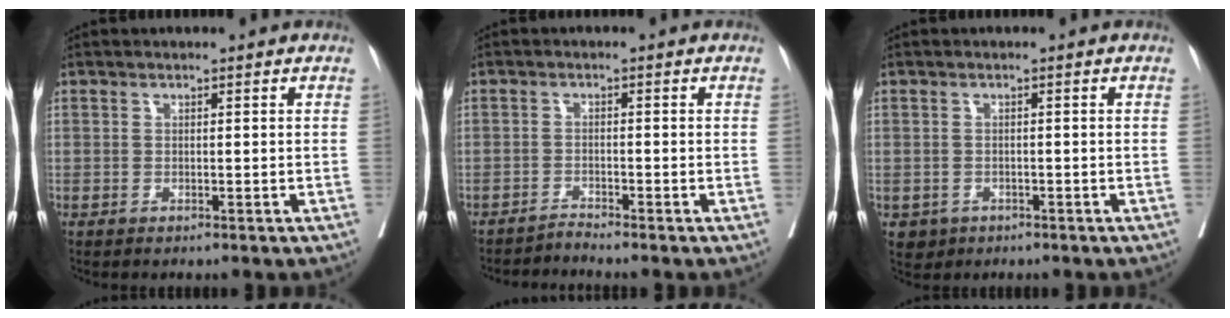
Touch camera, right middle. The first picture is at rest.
{"total": 1.8, "force": [-1.6, -0.8, -0.5], "torque": [0.012, -0.009, -0.028]}
{"total": 2.3, "force": [-1.2, 2.0, 0.4], "torque": [-0.002, 0.005, -0.014]}